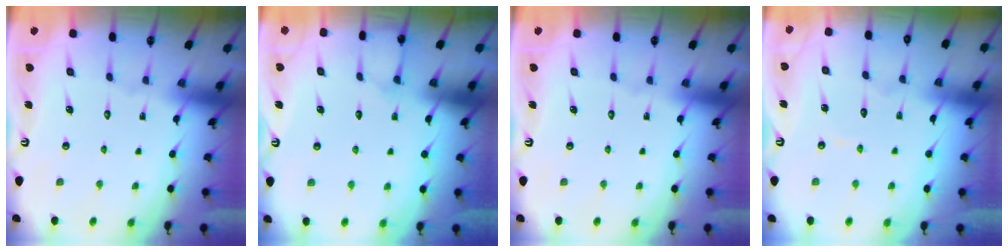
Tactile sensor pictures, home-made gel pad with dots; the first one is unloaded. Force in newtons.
{"total": 5.1, "press": 5.1, "slide": 0.5}
{"total": 0.0}
{"total": 3.9, "press": 3.9, "slide": 0.3}